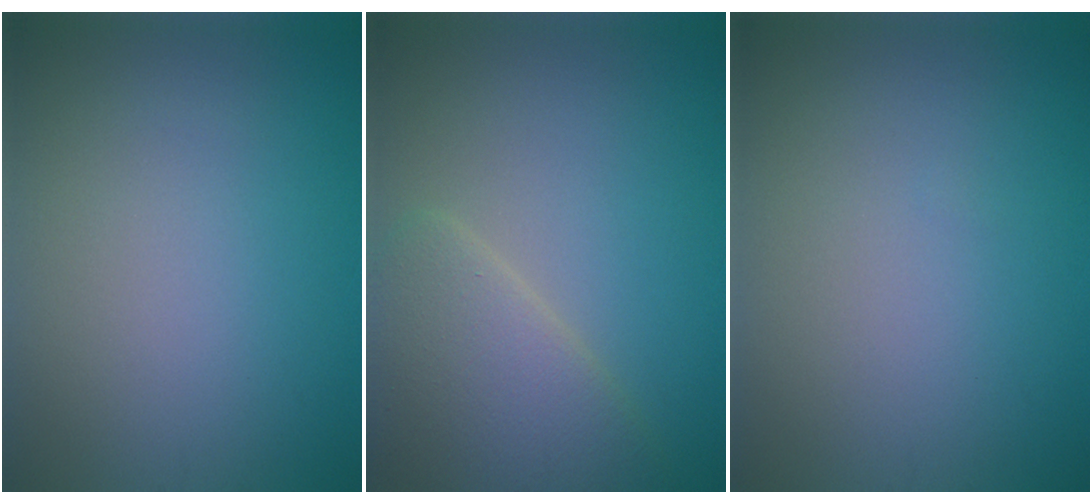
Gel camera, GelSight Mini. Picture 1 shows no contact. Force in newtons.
{"total": 5.1, "press": 5.1, "slide": 0.6}
{"total": 0.0}